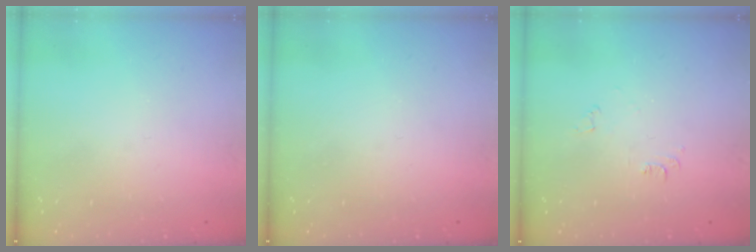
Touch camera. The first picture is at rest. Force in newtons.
{"total": 0.0}
{"total": 3.5, "press": 3.4, "slide": 0.5}